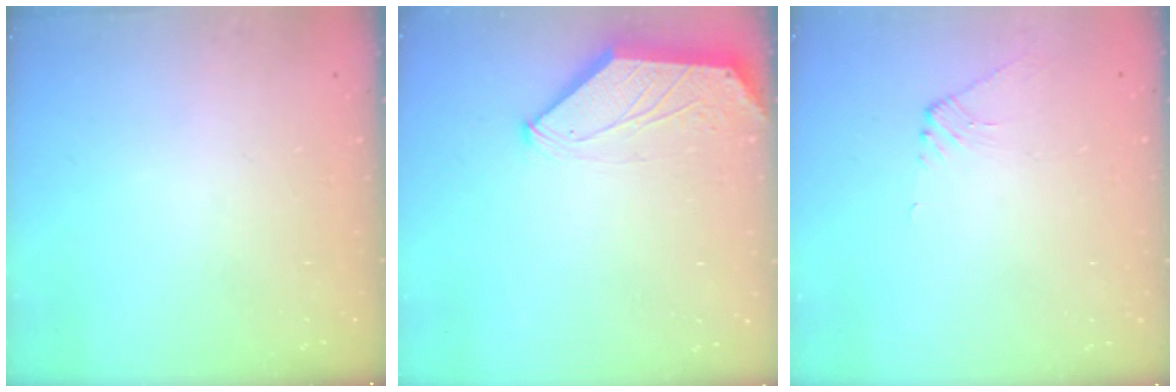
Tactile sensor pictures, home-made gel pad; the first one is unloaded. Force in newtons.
{"total": 0.7, "press": 0.6, "slide": 0.4}
{"total": 2.1, "press": 2.1, "slide": 0.5}